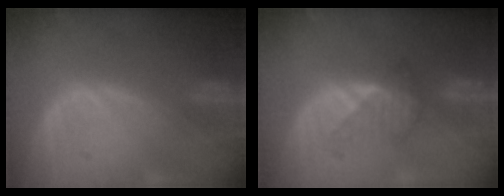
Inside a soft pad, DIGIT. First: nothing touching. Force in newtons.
{"total": 3.5, "press": 3.2, "slide": 1.5}